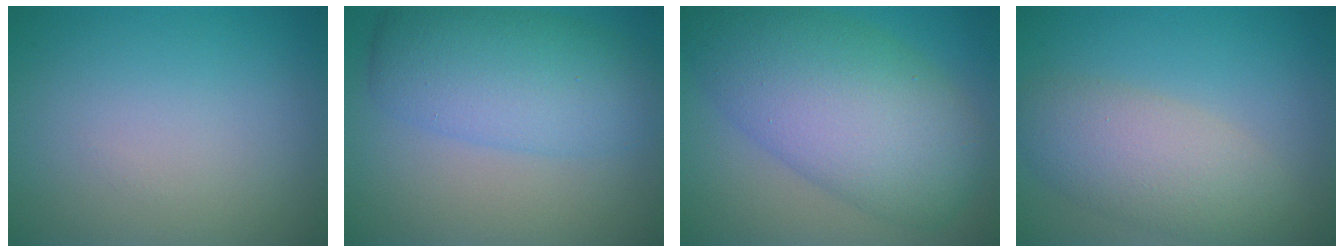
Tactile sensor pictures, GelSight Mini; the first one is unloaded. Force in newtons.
{"total": 6.6, "press": 6.6, "slide": 0.1}
{"total": 11.1, "press": 11.1, "slide": 0.1}
{"total": 5.1, "press": 5.1, "slide": 0.4}